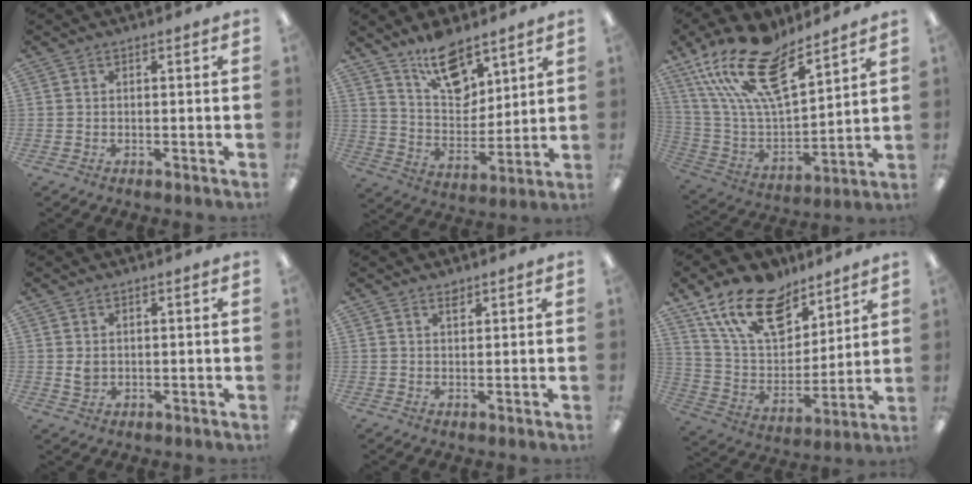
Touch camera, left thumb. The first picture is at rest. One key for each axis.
{"total": 14.3, "fx": 10.2, "fy": 7.0, "fz": 7.2, "tx": -0.115, "ty": -0.060, "tz": 0.185}
{"total": 22.2, "fx": 15.4, "fy": 8.9, "fz": 13.3, "tx": -0.259, "ty": -0.094, "tz": 0.275}
{"total": 2.2, "fx": 0.9, "fy": 1.6, "fz": 1.2, "tx": -0.017, "ty": -0.001, "tz": 0.015}
{"total": 1.9, "fx": 1.6, "fy": 0.6, "fz": 0.8, "tx": -0.010, "ty": -0.005, "tz": 0.029}
{"total": 19.5, "fx": 12.9, "fy": 10.4, "fz": 10.3, "tx": -0.190, "ty": -0.063, "tz": 0.236}